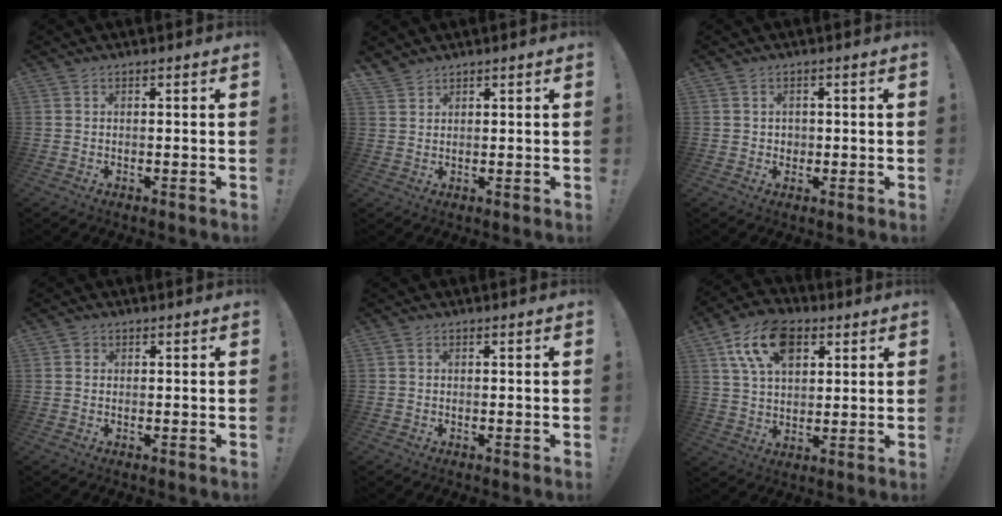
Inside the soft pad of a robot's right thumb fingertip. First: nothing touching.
{"total": 3.0, "force": [2.6, 1.3, 0.5], "torque": [-0.011, -0.015, 0.051]}
{"total": 1.9, "force": [0.2, 1.8, 0.4], "torque": [-0.010, 0.003, 0.003]}
{"total": 1.1, "force": [0.5, 1.0, 0.2], "torque": [-0.001, 0.002, 0.009]}
{"total": 0.0}
{"total": 15.4, "force": [7.1, 9.8, 9.6], "torque": [-0.163, -0.013, 0.136]}